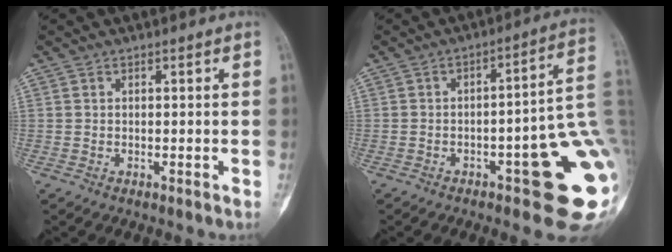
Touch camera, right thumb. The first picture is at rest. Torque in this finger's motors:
{"motor_torque": [3.08, 1.93, 2.02, -0.76, 0.40]}